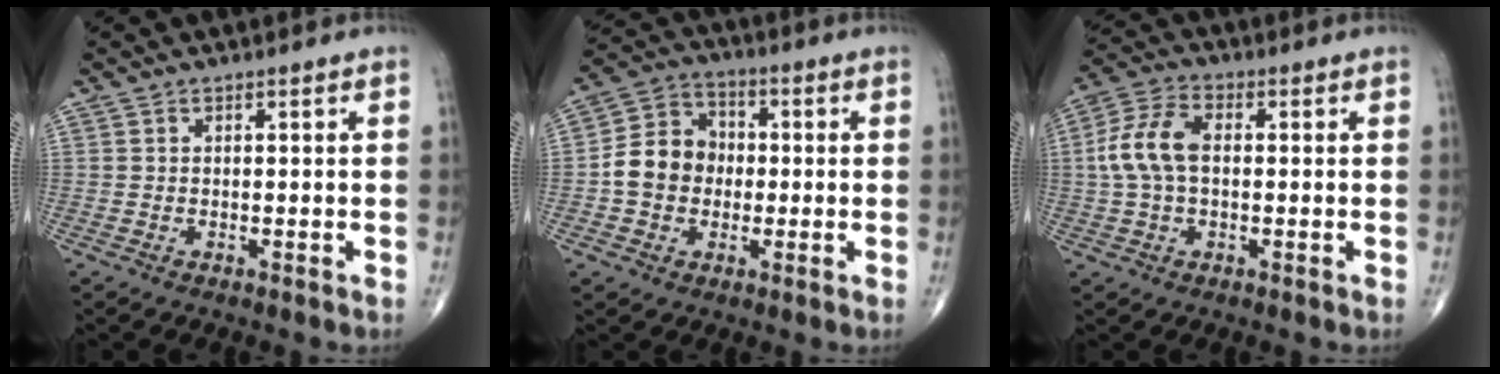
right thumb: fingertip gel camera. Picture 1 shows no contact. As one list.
[{"total": 10.1, "force": [-1.0, 8.5, 5.3], "torque": [-0.074, 0.033, -0.030]}, {"total": 9.2, "force": [0.4, 5.5, 7.3], "torque": [-0.159, 0.025, 0.002]}]